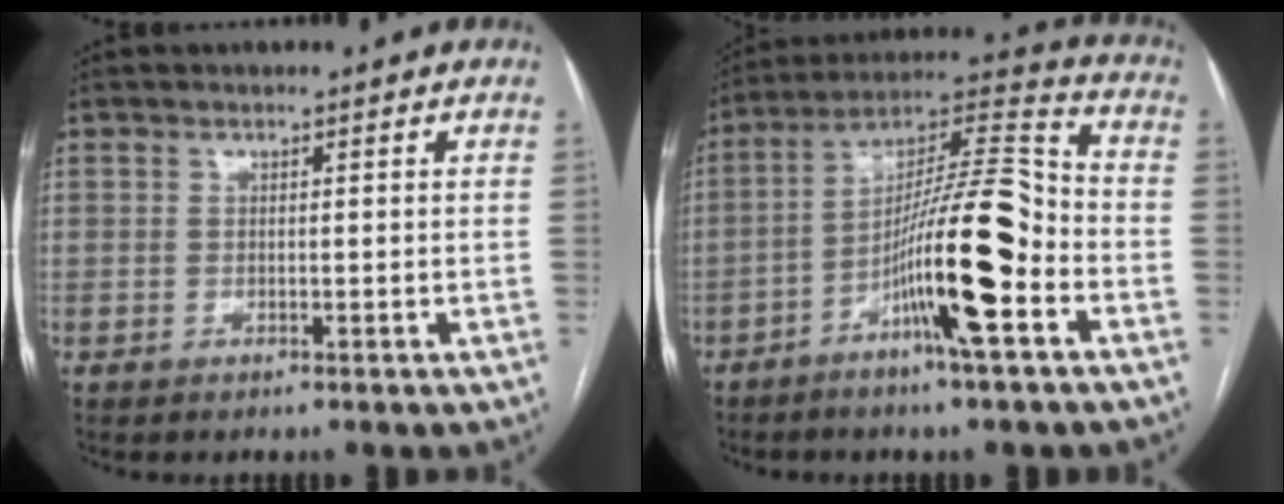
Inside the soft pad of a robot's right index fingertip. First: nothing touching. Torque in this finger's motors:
{"motor_torque": [2.00, 0.14, 1.05, 0.14]}